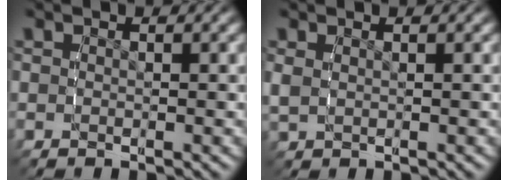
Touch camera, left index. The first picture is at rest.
{"total": 0.9, "force": [0.6, 0.5, 0.4], "torque": [-0.022, -0.001, 0.018]}